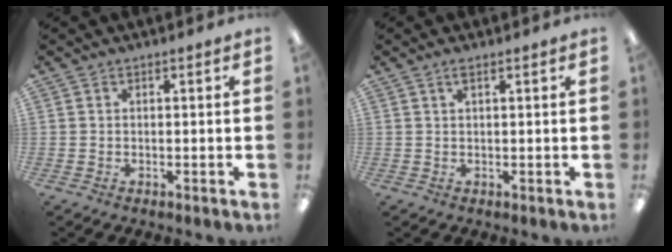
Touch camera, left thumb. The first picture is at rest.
{"total": 1.9, "force": [1.0, 0.5, 1.5], "torque": [-0.033, 0.004, 0.017]}